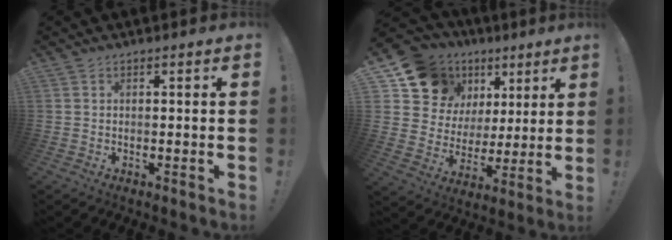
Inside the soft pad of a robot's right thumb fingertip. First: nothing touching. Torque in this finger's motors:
{"motor_torque": [1.11, 1.34, 0.03, 0.12, 0.01]}